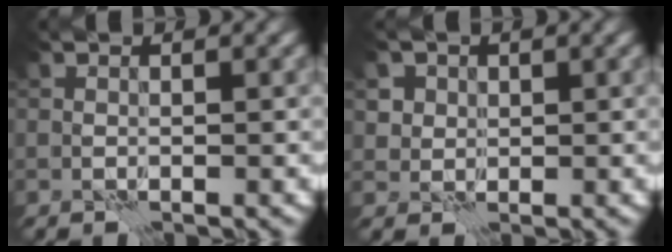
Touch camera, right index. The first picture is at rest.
{"total": 3.0, "force": [1.1, 2.7, 0.9], "torque": [-0.024, 0.001, 0.015]}